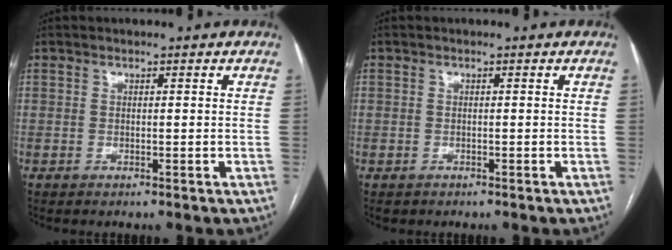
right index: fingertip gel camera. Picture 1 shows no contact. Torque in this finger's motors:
{"motor_torque": [-0.41, 0.09, -0.76, -0.21]}